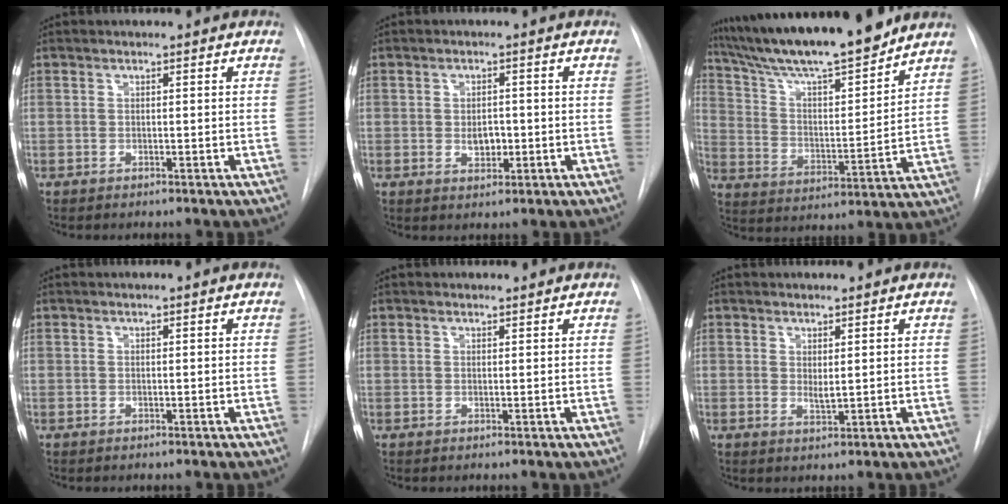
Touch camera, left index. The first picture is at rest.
{"total": 2.9, "force": [-0.4, 1.9, 2.1], "torque": [-0.032, -0.003, -0.003]}
{"total": 18.6, "force": [16.2, 1.2, 9.2], "torque": [-0.156, -0.002, 0.271]}
{"total": 0.0}
{"total": 0.9, "force": [0.9, 0.2, -0.1], "torque": [-0.006, 0.003, 0.016]}
{"total": 1.4, "force": [0.6, 0.4, 1.2], "torque": [-0.022, -0.010, 0.015]}